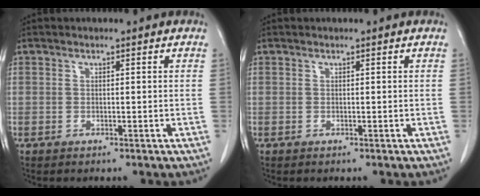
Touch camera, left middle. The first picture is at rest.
{"total": 0.0}